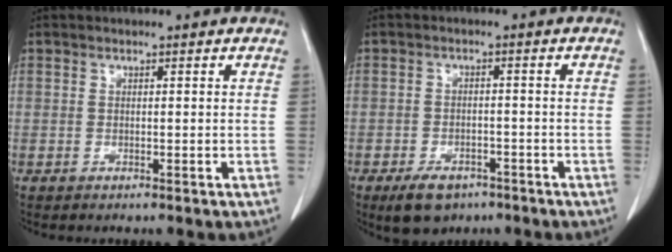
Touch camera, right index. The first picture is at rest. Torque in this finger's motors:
{"motor_torque": [0.49, -0.46, 0.13, 0.04]}